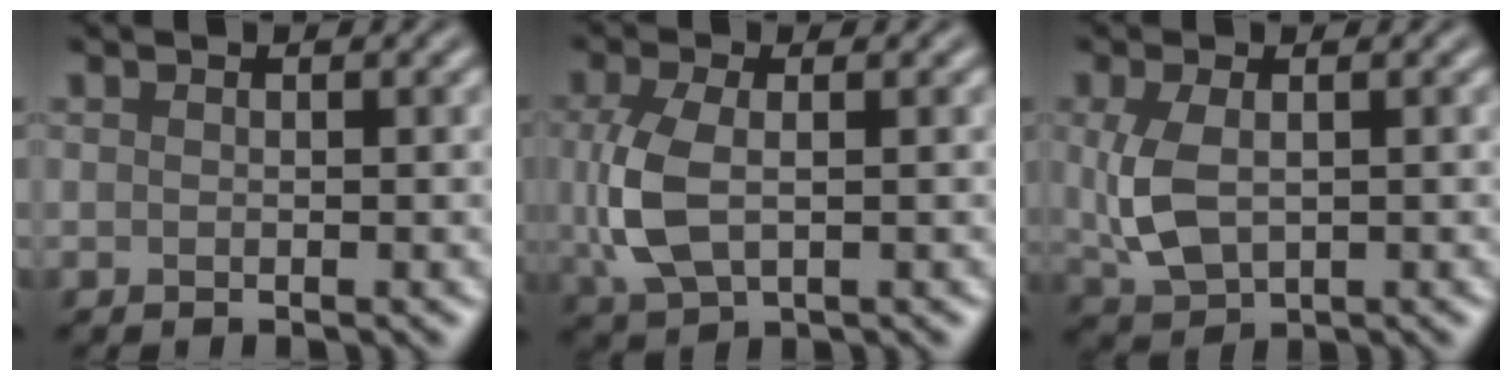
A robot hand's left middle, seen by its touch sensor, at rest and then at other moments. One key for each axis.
{"total": 4.8, "fx": 0.2, "fy": 2.7, "fz": 4.0, "tx": -0.101, "ty": -0.001, "tz": 0.006}
{"total": 4.4, "fx": 0.4, "fy": 2.7, "fz": 3.4, "tx": -0.087, "ty": 0.000, "tz": 0.015}